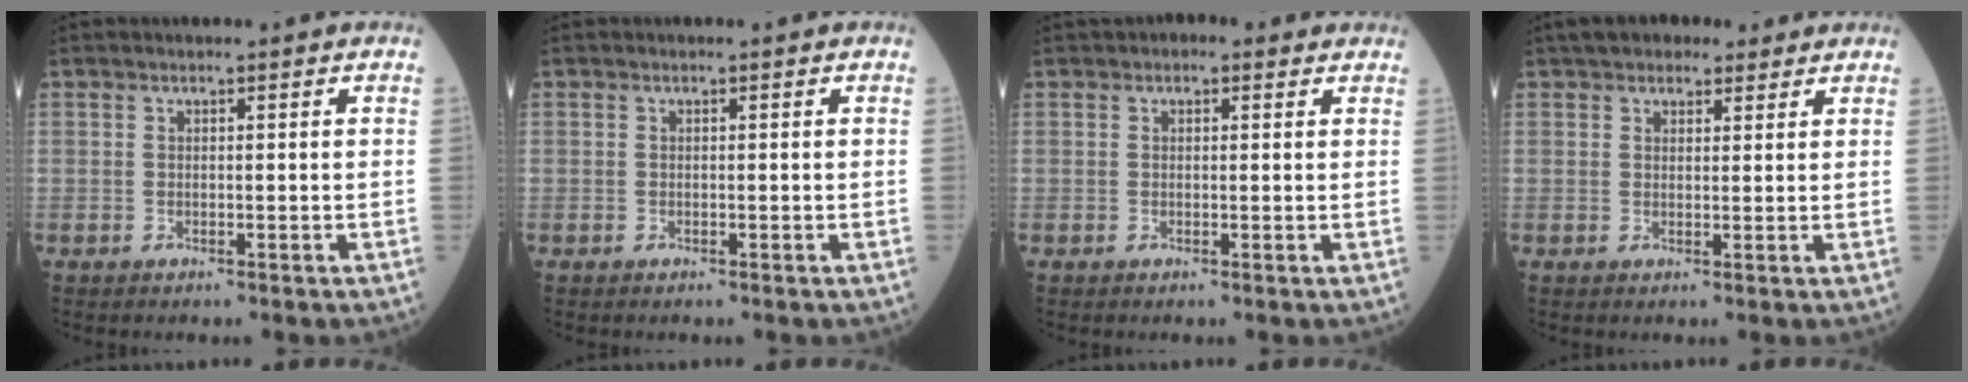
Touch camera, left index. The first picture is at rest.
{"total": 0.0}
{"total": 1.7, "force": [1.1, 1.1, 0.7], "torque": [-0.010, 0.012, 0.010]}
{"total": 6.5, "force": [5.2, 2.9, 2.7], "torque": [-0.030, 0.029, 0.081]}